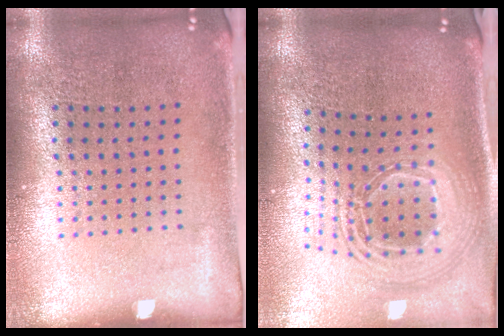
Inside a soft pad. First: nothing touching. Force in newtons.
{"total": 2.5, "press": 1.8, "slide": 1.6}